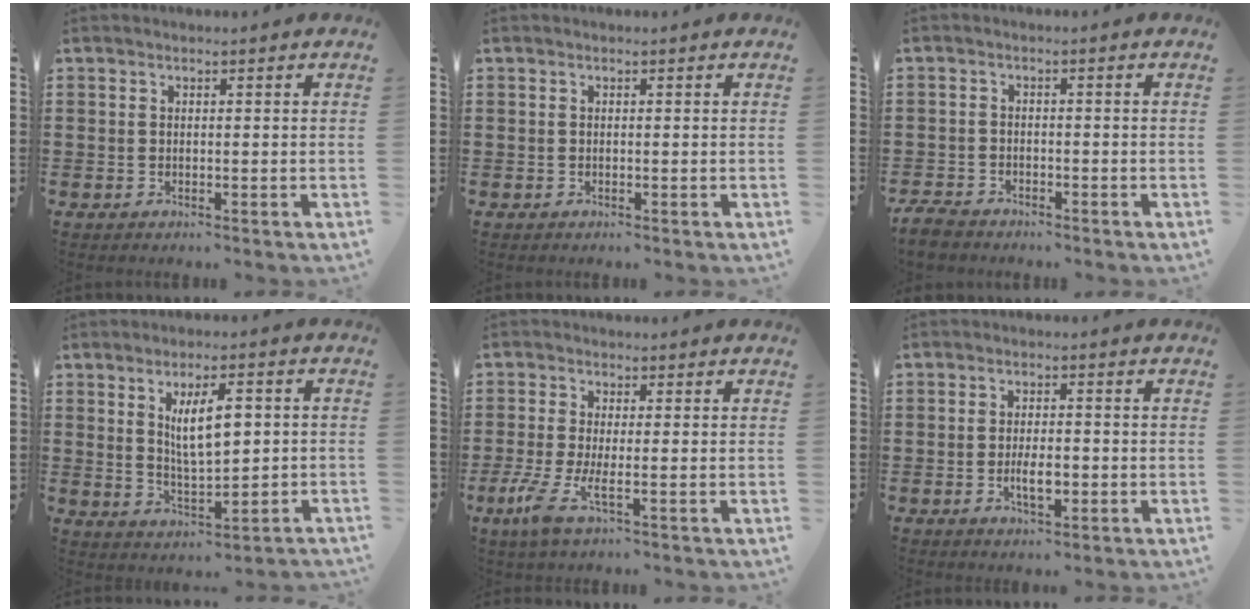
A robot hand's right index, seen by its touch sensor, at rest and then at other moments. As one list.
[{"total": 0.0}, {"total": 2.7, "force": [-2.5, 0.7, 0.6], "torque": [-0.021, 0.001, -0.054]}, {"total": 7.1, "force": [1.2, 2.8, 6.4], "torque": [-0.107, 0.002, 0.016]}, {"total": 4.9, "force": [-1.9, 0.6, 4.5], "torque": [-0.112, -0.022, -0.038]}, {"total": 3.9, "force": [-1.1, 1.4, 3.4], "torque": [-0.066, 0.001, -0.019]}]